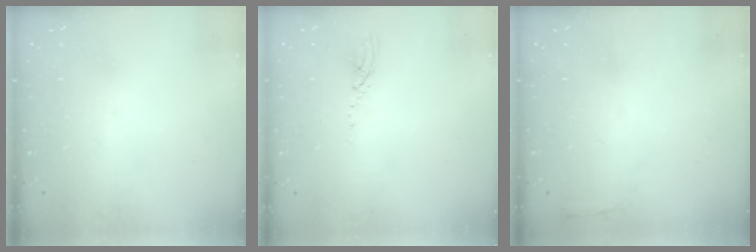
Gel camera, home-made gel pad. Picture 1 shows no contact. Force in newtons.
{"total": 3.0, "press": 2.9, "slide": 0.3}
{"total": 2.3, "press": 2.3, "slide": 0.5}